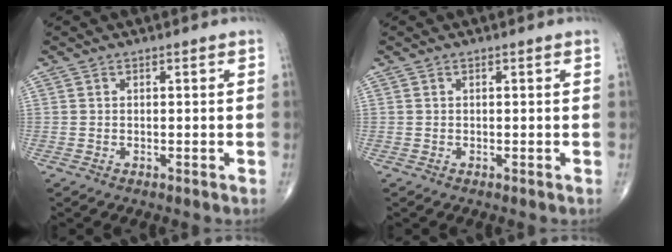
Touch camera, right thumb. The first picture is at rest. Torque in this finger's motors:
{"motor_torque": [0.54, -0.33, -0.06, 0.03, 0.10]}